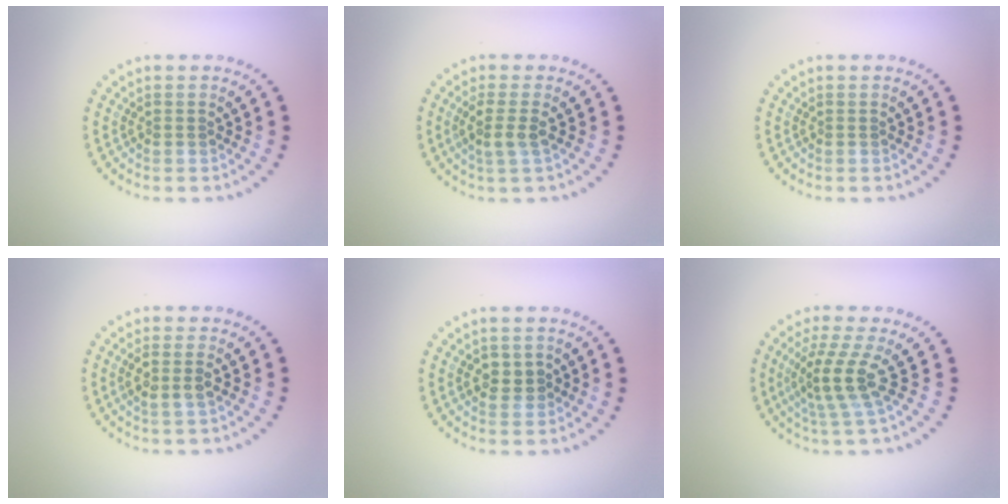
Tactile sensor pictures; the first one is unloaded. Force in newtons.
{"total": 2.2, "press": 1.8, "slide": 1.3}
{"total": 0.0}
{"total": 1.9, "press": 1.7, "slide": 0.9}
{"total": 1.9, "press": 1.8, "slide": 0.3}
{"total": 3.6, "press": 2.6, "slide": 2.5}